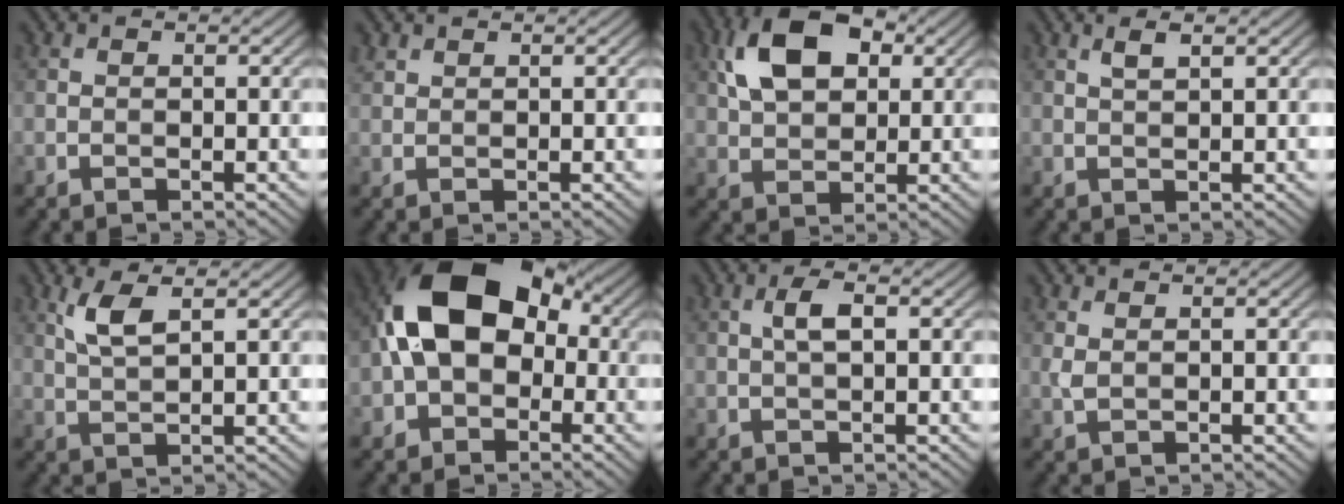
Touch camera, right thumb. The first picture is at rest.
{"total": 1.1, "force": [0.9, 0.5, 0.3], "torque": [-0.009, 0.003, 0.024]}
{"total": 9.9, "force": [3.4, 5.9, 7.2], "torque": [-0.148, 0.019, 0.058]}
{"total": 1.8, "force": [1.0, 0.3, 1.5], "torque": [-0.037, 0.003, 0.021]}
{"total": 3.9, "force": [2.0, 0.9, 3.3], "torque": [-0.080, 0.001, 0.044]}
{"total": 14.5, "force": [0.4, 10.0, 10.6], "torque": [-0.204, 0.002, -0.002]}
{"total": 2.7, "force": [0.5, 0.8, 2.5], "torque": [-0.053, 0.007, 0.007]}
{"total": 1.3, "force": [0.5, 0.5, 1.0], "torque": [-0.034, 0.000, 0.014]}